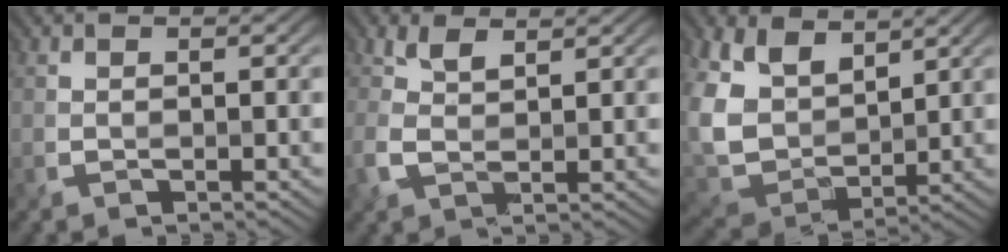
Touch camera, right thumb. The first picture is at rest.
{"total": 2.7, "force": [1.3, 1.2, 2.0], "torque": [-0.053, 0.003, 0.024]}
{"total": 10.6, "force": [4.9, 6.8, 6.5], "torque": [-0.182, 0.004, 0.092]}